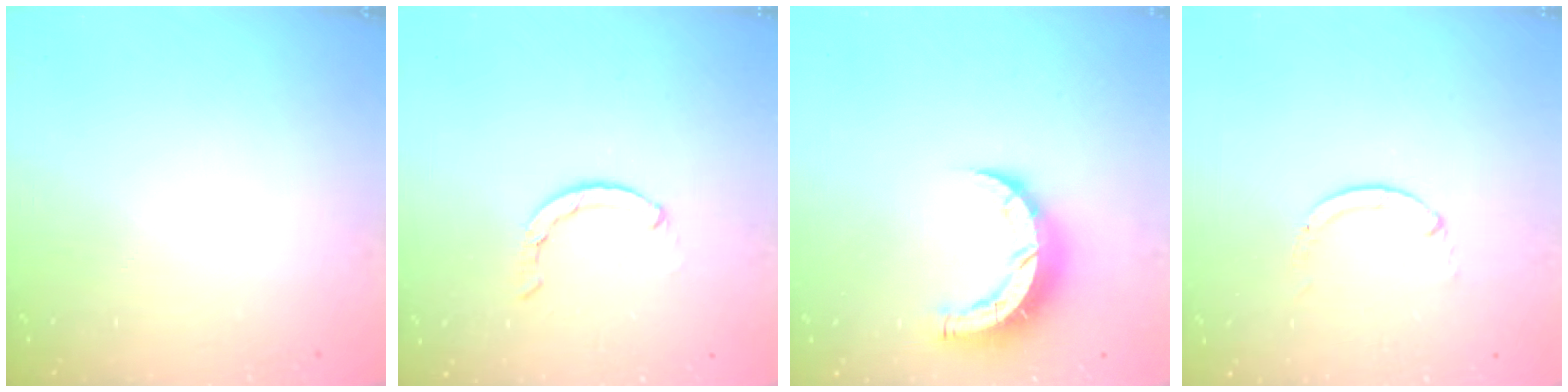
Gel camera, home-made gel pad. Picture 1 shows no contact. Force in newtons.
{"total": 1.2, "press": 1.2, "slide": 0.2}
{"total": 7.9, "press": 7.9, "slide": 0.5}
{"total": 0.0}